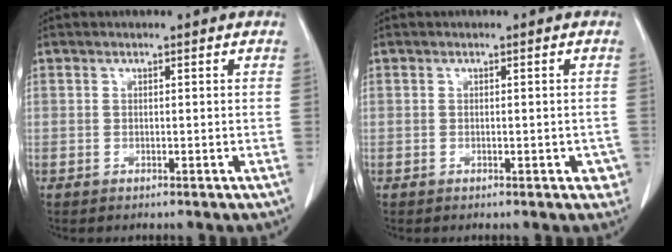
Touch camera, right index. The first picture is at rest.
{"total": 2.6, "force": [-1.0, 1.5, 1.9], "torque": [-0.009, 0.007, -0.008]}